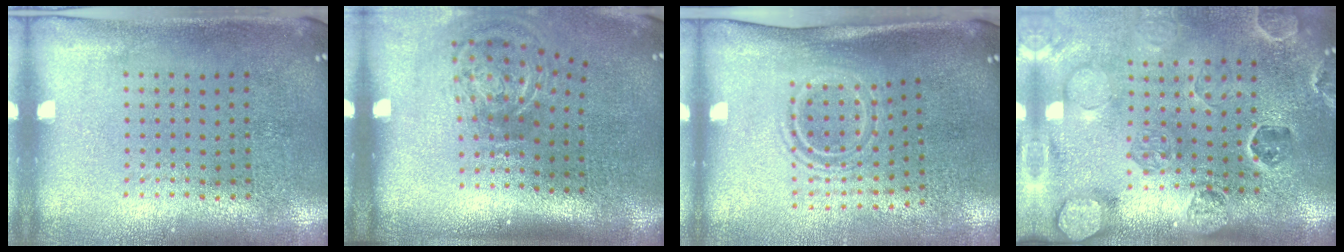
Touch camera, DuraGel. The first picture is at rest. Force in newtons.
{"total": 2.2, "press": 1.4, "slide": 1.7}
{"total": 1.7, "press": 1.1, "slide": 1.2}
{"total": 2.7, "press": 2.6, "slide": 0.5}